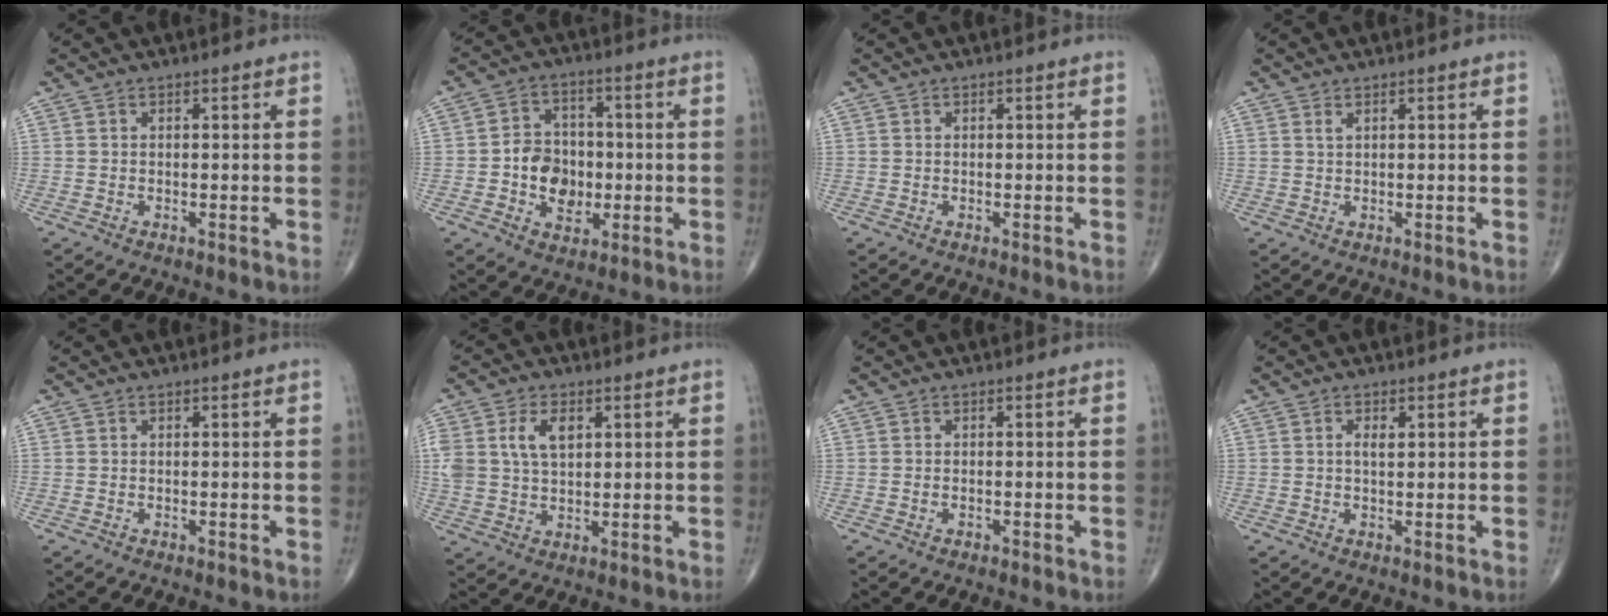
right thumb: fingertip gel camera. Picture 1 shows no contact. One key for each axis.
{"total": 9.5, "fx": -1.2, "fy": 7.4, "fz": 5.8, "tx": -0.061, "ty": 0.015, "tz": -0.021}
{"total": 0.0}
{"total": 0.9, "fx": 0.6, "fy": 0.3, "fz": 0.6, "tx": -0.012, "ty": 0.002, "tz": 0.014}
{"total": 0.0}
{"total": 9.0, "fx": 2.7, "fy": 5.7, "fz": 6.4, "tx": -0.125, "ty": 0.002, "tz": 0.056}
{"total": 0.5, "fx": -0.2, "fy": 0.3, "fz": 0.4, "tx": -0.011, "ty": 0.004, "tz": -0.002}
{"total": 2.0, "fx": 0.5, "fy": 1.0, "fz": 1.7, "tx": -0.028, "ty": 0.000, "tz": 0.008}